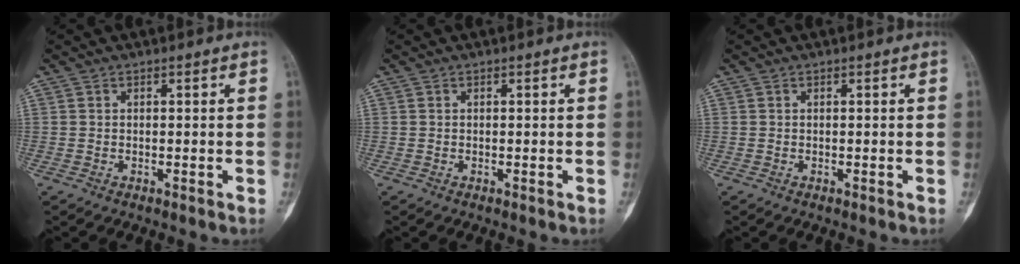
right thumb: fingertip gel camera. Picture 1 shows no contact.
{"total": 0.0}
{"total": 0.0}